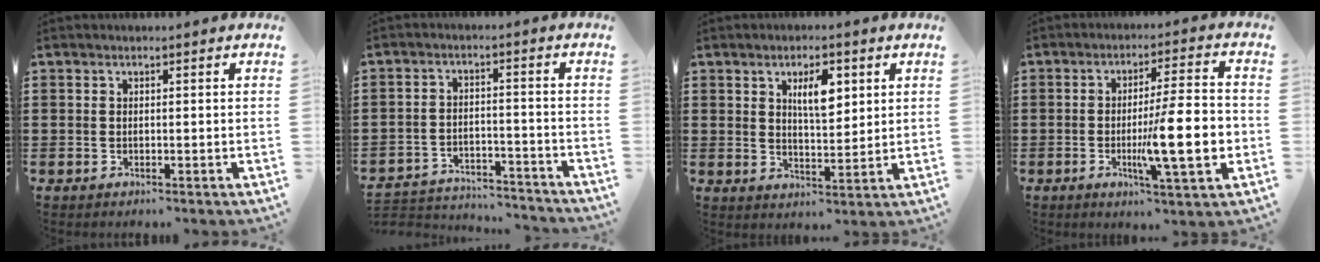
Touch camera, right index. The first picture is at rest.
{"total": 4.2, "force": [-4.1, 0.5, 0.6], "torque": [-0.014, 0.006, -0.086]}
{"total": 5.4, "force": [2.2, 2.1, 4.4], "torque": [-0.079, 0.001, 0.034]}
{"total": 13.1, "force": [-2.4, 2.3, 12.6], "torque": [-0.188, -0.011, -0.043]}